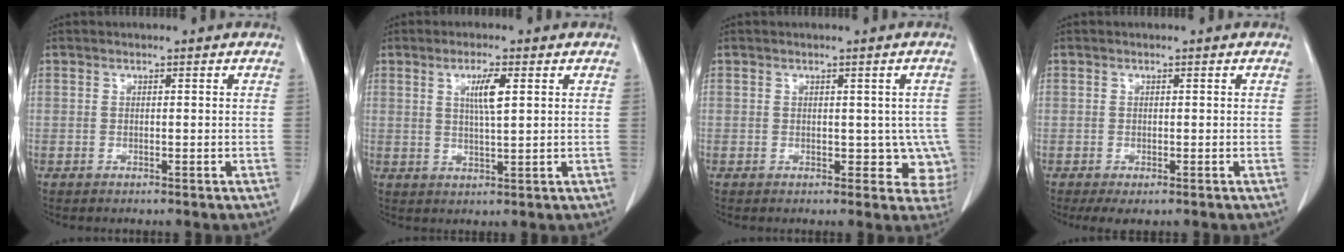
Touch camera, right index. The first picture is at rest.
{"total": 4.3, "force": [1.4, 0.2, 4.0], "torque": [-0.073, -0.002, 0.026]}
{"total": 5.0, "force": [-0.5, 3.6, 3.5], "torque": [-0.005, 0.008, -0.001]}
{"total": 2.0, "force": [-1.0, 1.2, 1.2], "torque": [-0.020, -0.003, -0.008]}